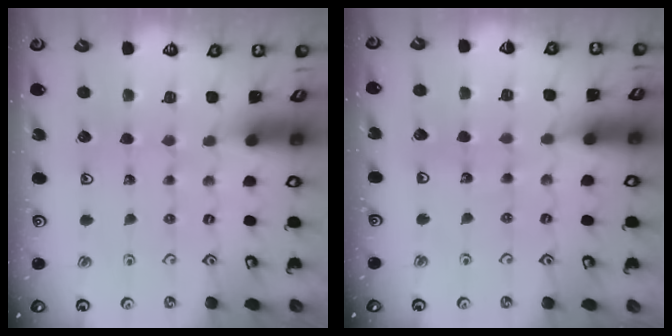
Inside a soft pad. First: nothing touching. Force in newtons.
{"total": 3.3, "press": 3.3, "slide": 0.3}